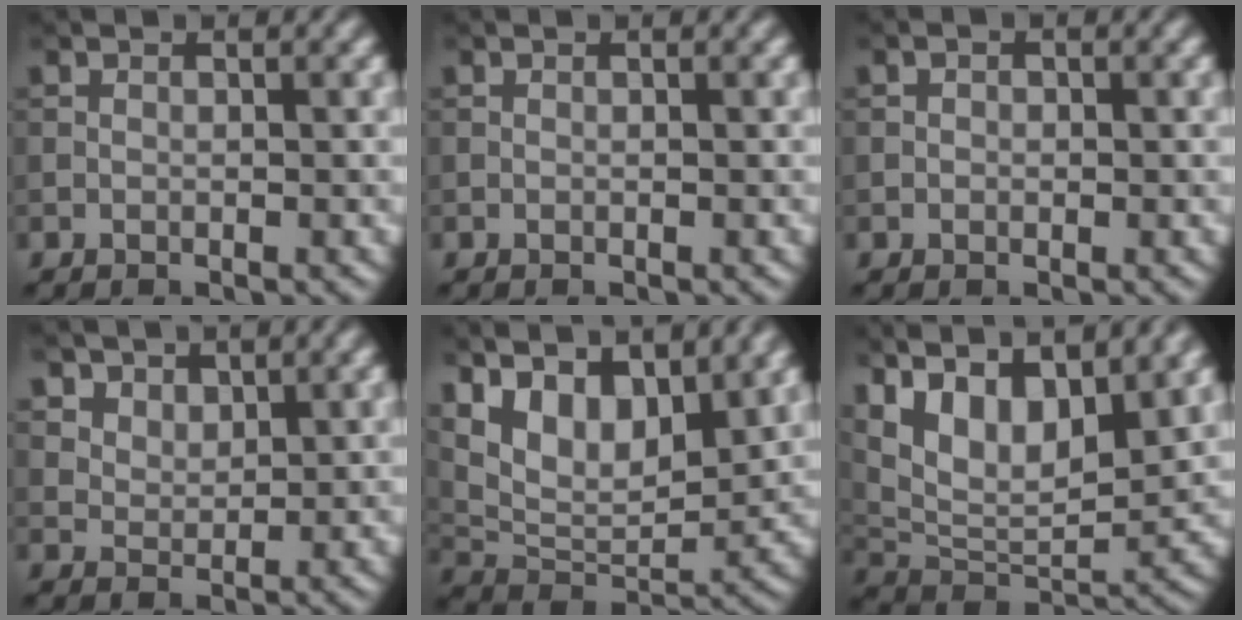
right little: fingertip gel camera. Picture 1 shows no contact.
{"total": 0.0}
{"total": 0.7, "force": [0.0, 0.6, 0.4], "torque": [-0.005, -0.001, -0.004]}
{"total": 3.2, "force": [2.4, 1.9, 1.0], "torque": [-0.034, -0.017, 0.066]}
{"total": 9.9, "force": [5.6, 4.7, 6.8], "torque": [-0.133, 0.005, 0.099]}
{"total": 12.7, "force": [6.7, 5.7, 9.2], "torque": [-0.178, 0.023, 0.111]}